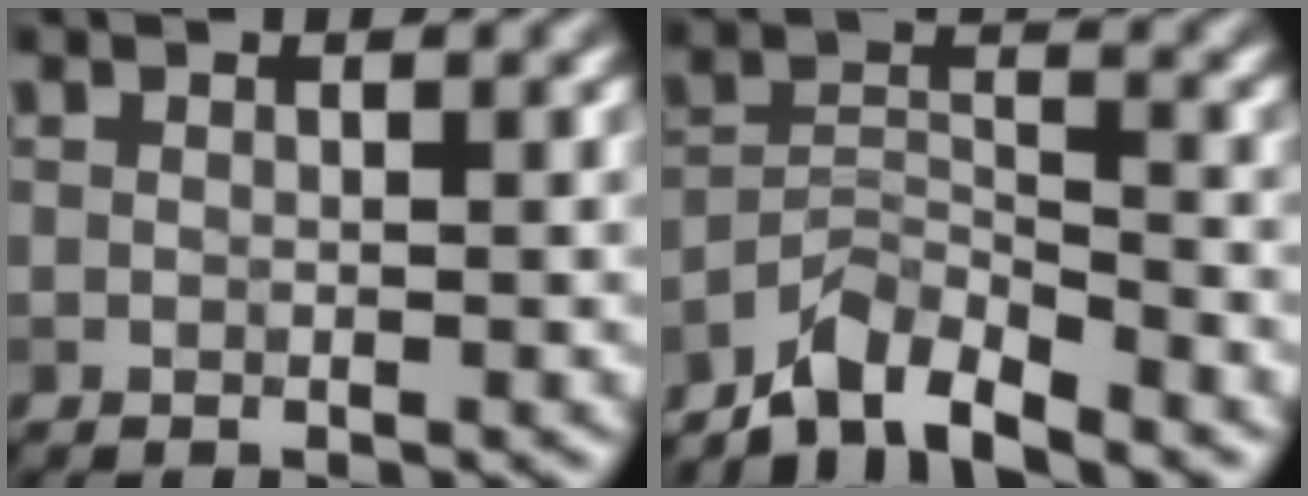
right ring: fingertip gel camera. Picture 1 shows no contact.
{"total": 4.5, "force": [-4.1, 1.1, 1.7], "torque": [-0.025, -0.001, -0.085]}